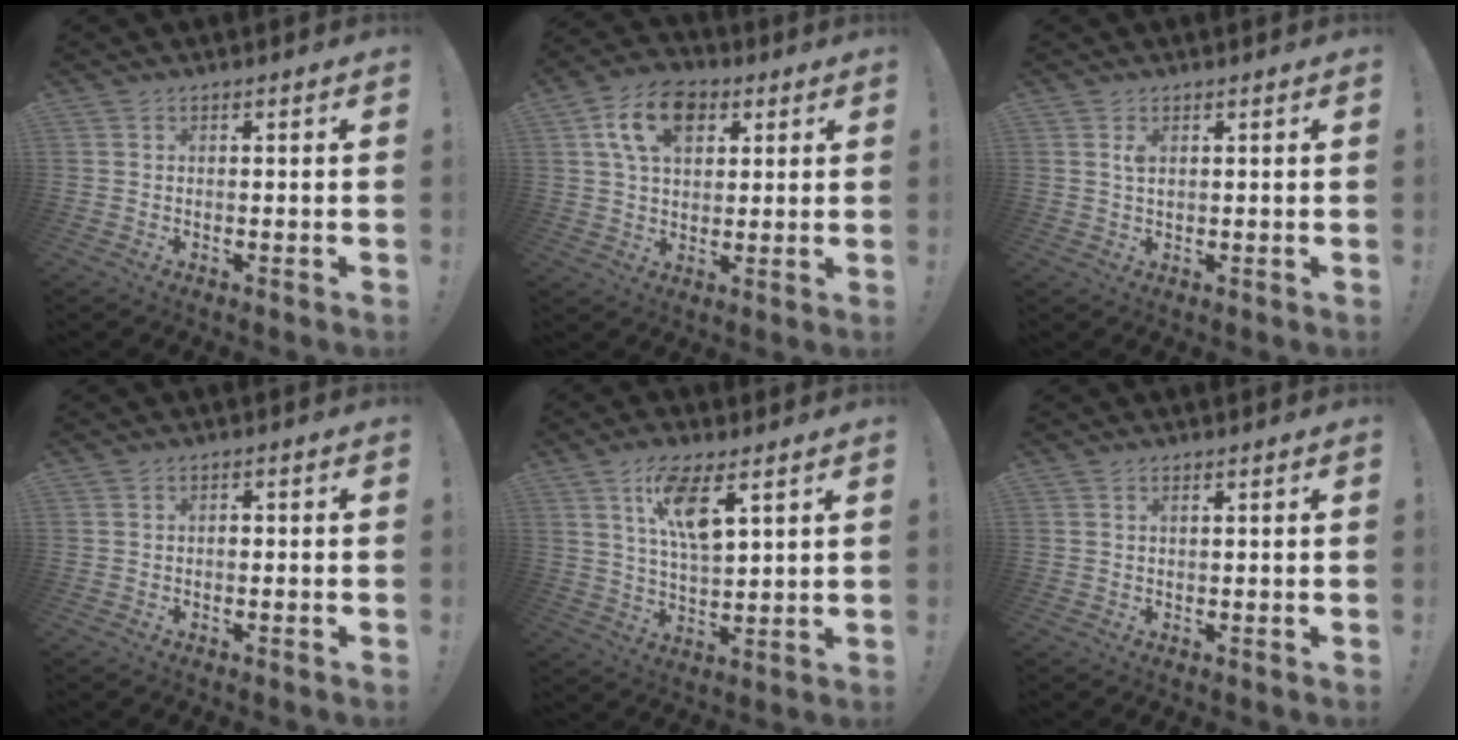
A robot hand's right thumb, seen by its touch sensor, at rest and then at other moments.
{"total": 13.0, "force": [5.2, 8.7, 8.2], "torque": [-0.129, -0.001, 0.099]}
{"total": 1.8, "force": [0.8, 0.7, 1.5], "torque": [-0.029, 0.001, 0.013]}
{"total": 1.1, "force": [-0.9, 0.4, 0.4], "torque": [-0.012, 0.005, -0.016]}
{"total": 11.5, "force": [5.7, 4.0, 9.2], "torque": [-0.168, -0.012, 0.099]}
{"total": 0.7, "force": [0.3, 0.1, 0.6], "torque": [-0.012, 0.000, 0.005]}